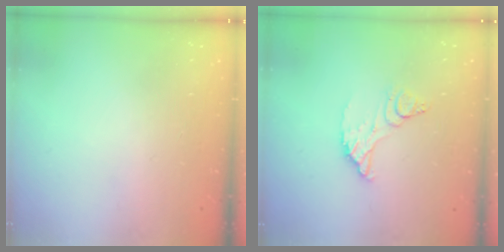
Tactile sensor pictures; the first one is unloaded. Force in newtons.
{"total": 10.1, "press": 10.0, "slide": 0.9}